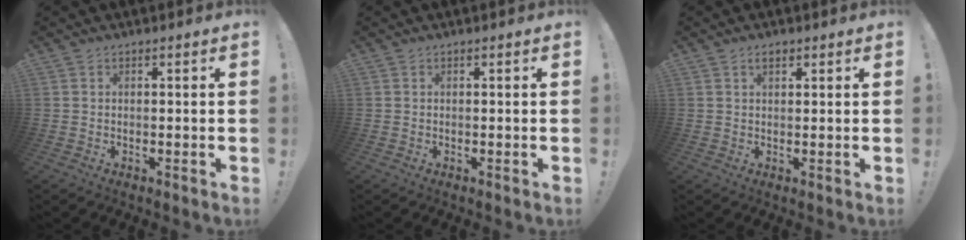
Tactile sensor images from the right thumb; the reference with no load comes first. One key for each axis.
{"total": 0.0}
{"total": 1.8, "fx": 1.1, "fy": 0.9, "fz": 1.1, "tx": -0.011, "ty": -0.003, "tz": 0.017}